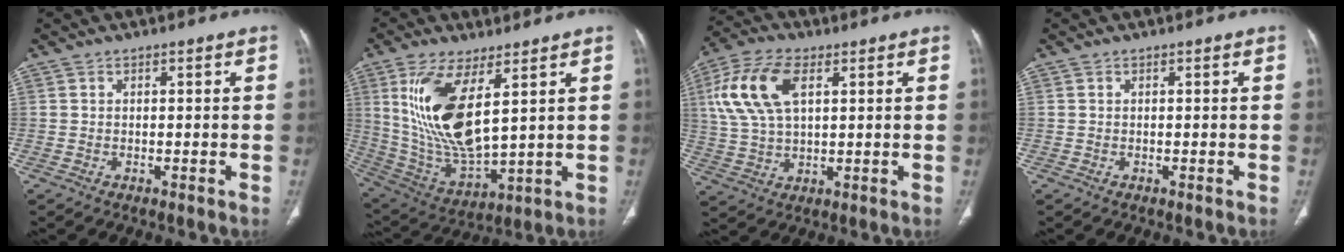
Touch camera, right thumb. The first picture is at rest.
{"total": 17.5, "force": [5.6, 6.8, 15.1], "torque": [-0.298, -0.031, 0.125]}
{"total": 13.5, "force": [4.3, 7.2, 10.5], "torque": [-0.223, 0.007, 0.086]}
{"total": 0.0}